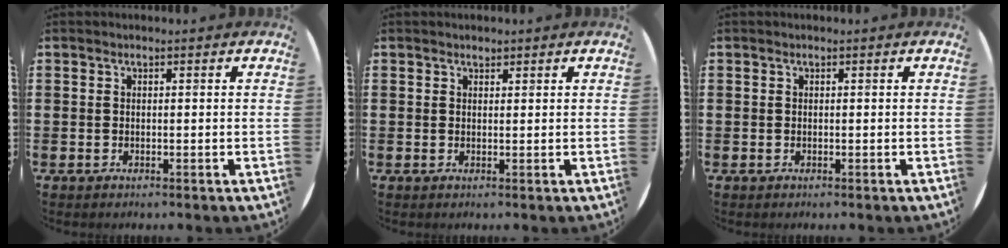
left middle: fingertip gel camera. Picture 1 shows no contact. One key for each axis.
{"total": 0.8, "fx": 0.8, "fy": 0.2, "fz": 0.0, "tx": 0.007, "ty": -0.001, "tz": 0.013}
{"total": 0.0}